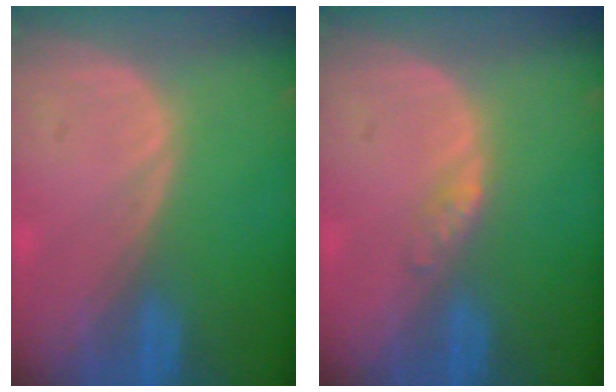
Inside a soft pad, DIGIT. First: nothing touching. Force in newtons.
{"total": 1.4, "press": 1.4, "slide": 0.1}